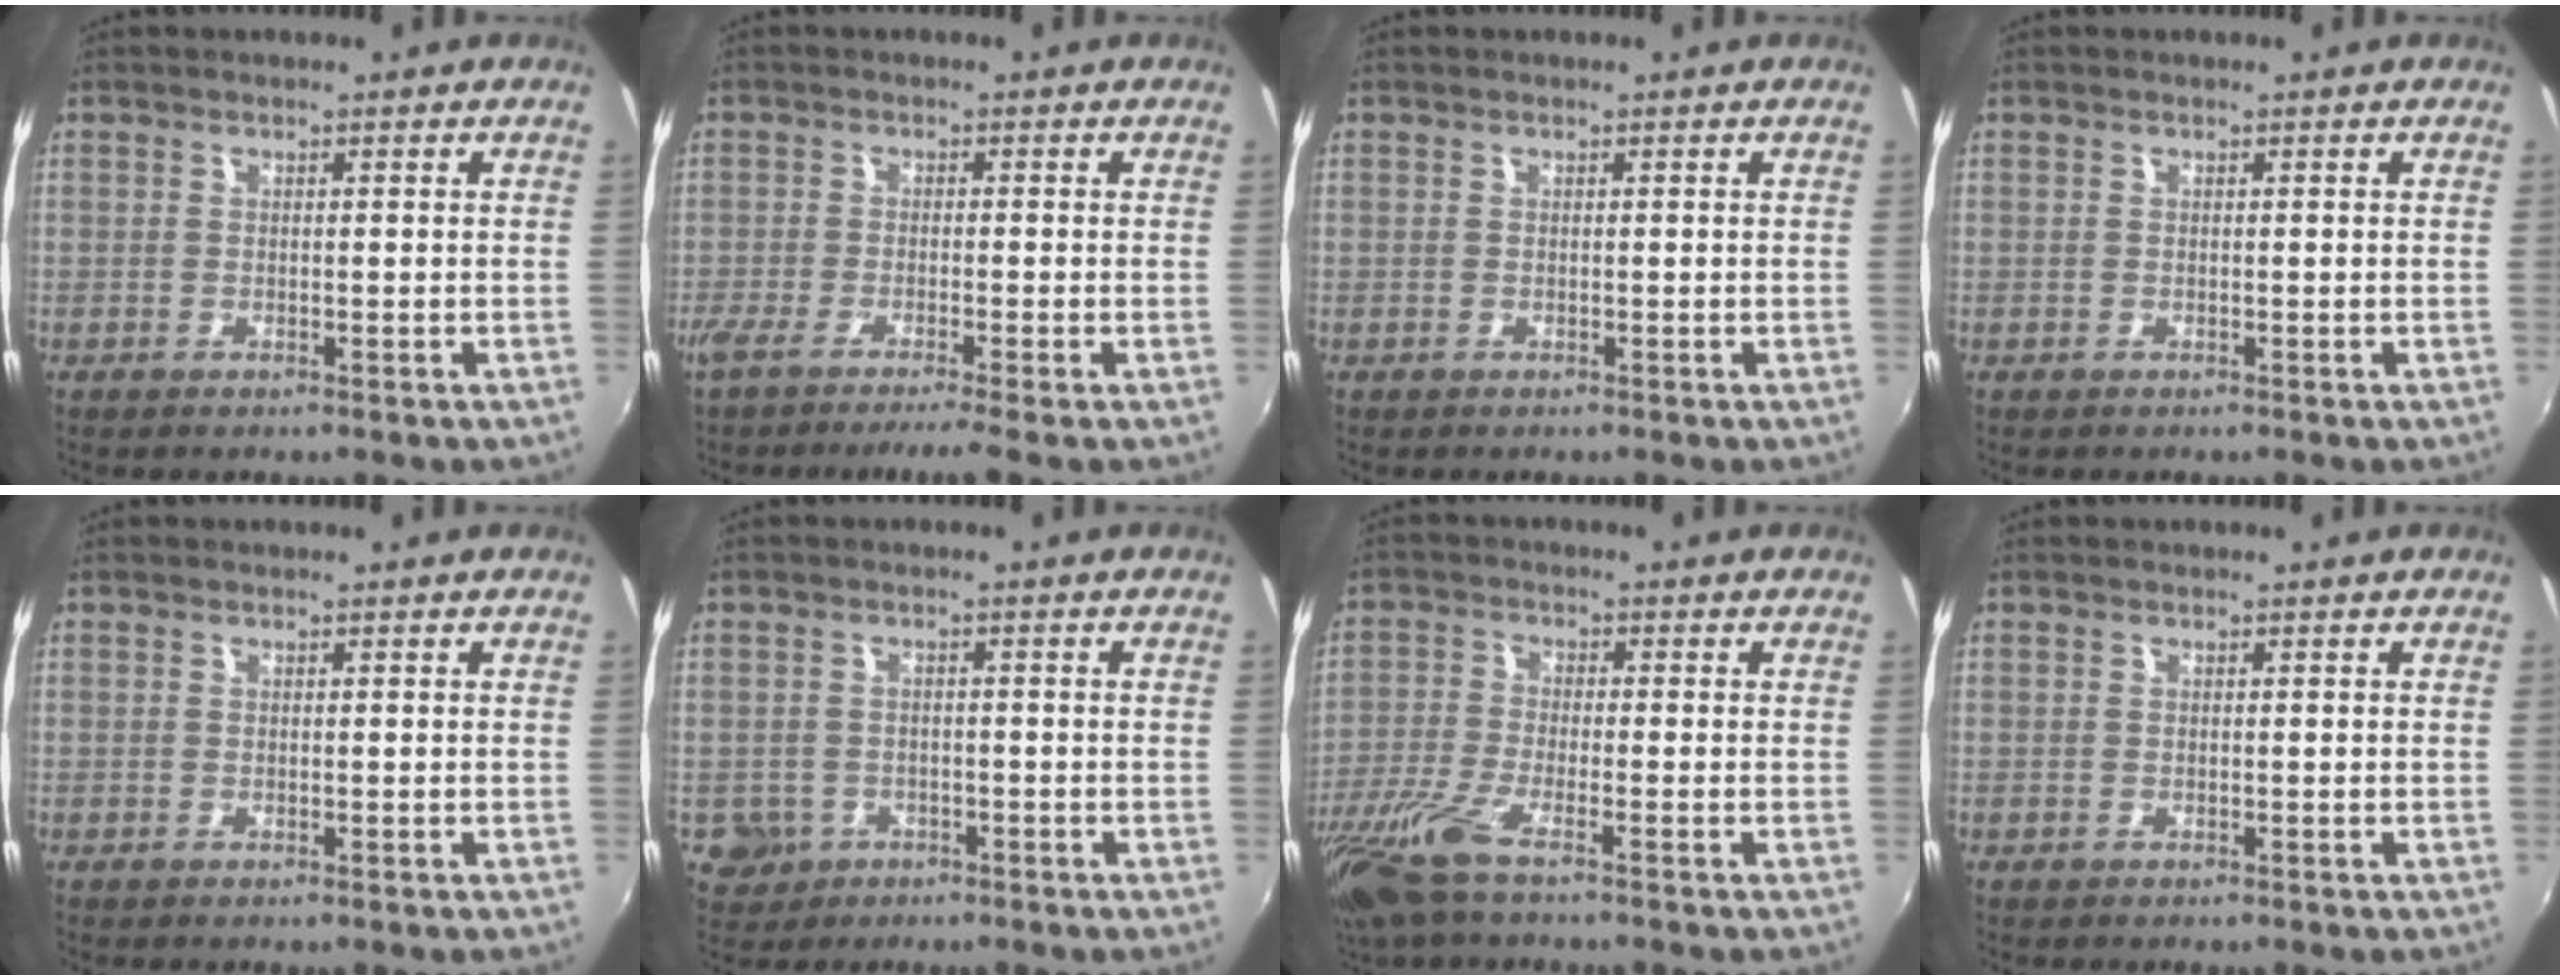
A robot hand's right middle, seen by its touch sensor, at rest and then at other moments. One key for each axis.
{"total": 5.7, "fx": -4.7, "fy": -0.8, "fz": 3.1, "tx": -0.073, "ty": -0.025, "tz": -0.086}
{"total": 0.0}
{"total": 0.0}
{"total": 0.0}
{"total": 4.6, "fx": -1.9, "fy": 4.1, "fz": 1.0, "tx": -0.030, "ty": 0.000, "tz": -0.026}
{"total": 9.8, "fx": -6.7, "fy": 1.5, "fz": 6.9, "tx": -0.165, "ty": -0.036, "tz": -0.134}
{"total": 0.0}